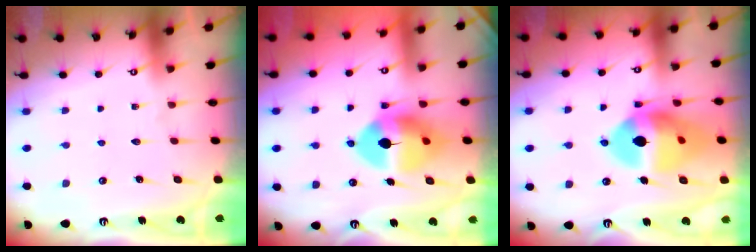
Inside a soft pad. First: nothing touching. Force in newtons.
{"total": 11.9, "press": 11.8, "slide": 1.8}
{"total": 18.2, "press": 18.0, "slide": 2.0}